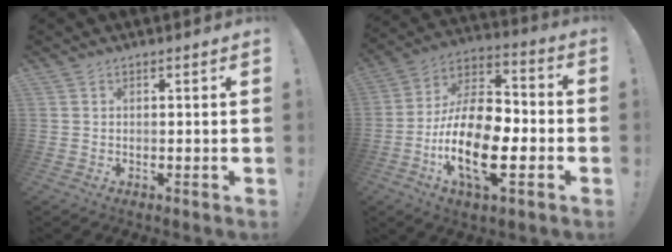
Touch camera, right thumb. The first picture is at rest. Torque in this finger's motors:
{"motor_torque": [0.54, 0.64, 1.50, -1.28, 0.43]}